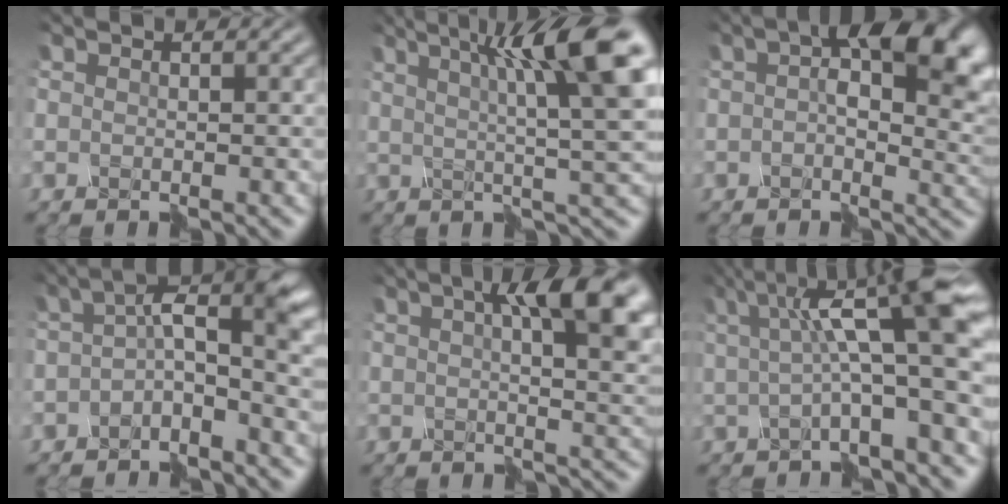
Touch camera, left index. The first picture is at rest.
{"total": 10.6, "force": [4.3, 1.8, 9.5], "torque": [-0.117, 0.023, 0.059]}
{"total": 12.4, "force": [3.0, 6.4, 10.2], "torque": [-0.136, 0.013, 0.039]}
{"total": 4.5, "force": [0.1, 1.5, 4.2], "torque": [-0.064, 0.026, -0.017]}
{"total": 10.2, "force": [3.9, 3.6, 8.8], "torque": [-0.097, 0.020, 0.048]}
{"total": 8.7, "force": [2.3, 1.5, 8.3], "torque": [-0.115, 0.027, 0.025]}